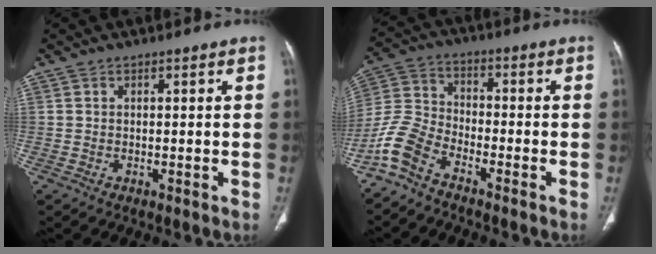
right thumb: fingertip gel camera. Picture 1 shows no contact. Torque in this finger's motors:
{"motor_torque": [-0.03, 0.12, 0.68, -0.63, 0.07]}